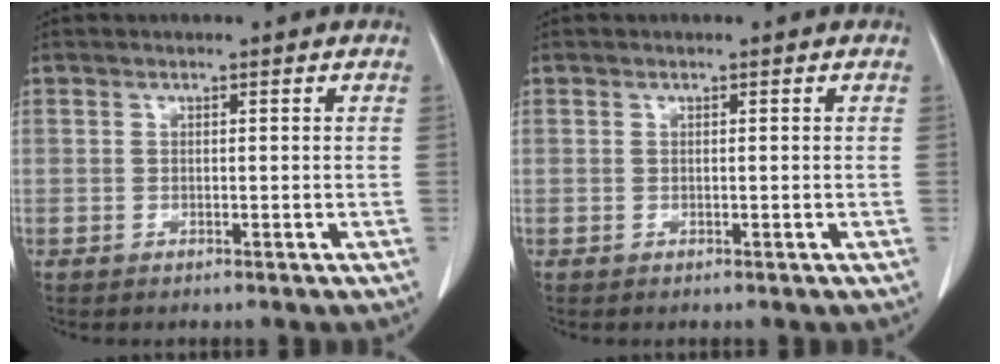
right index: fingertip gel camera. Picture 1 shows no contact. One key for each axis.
{"total": 0.0}